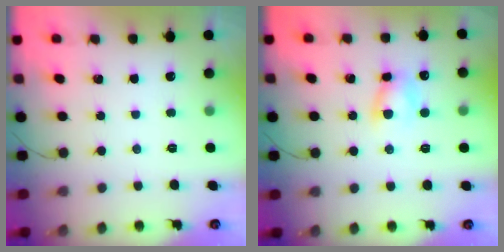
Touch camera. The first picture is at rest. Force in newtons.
{"total": 6.0, "press": 5.8, "slide": 1.2}